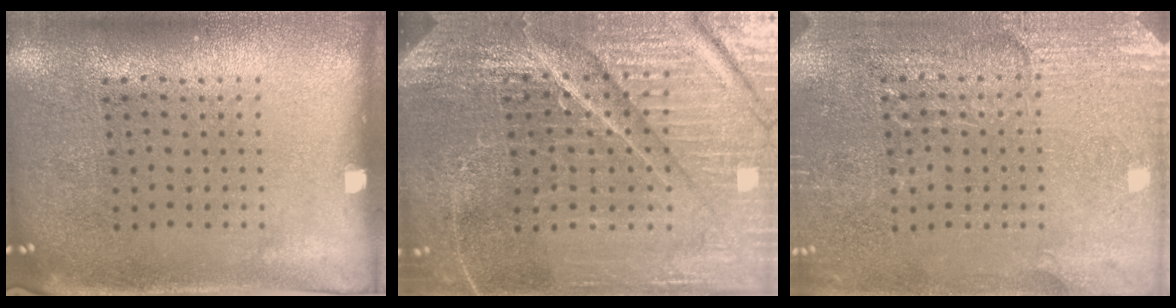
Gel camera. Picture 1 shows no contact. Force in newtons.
{"total": 6.0, "press": 5.4, "slide": 2.6}
{"total": 2.9, "press": 2.8, "slide": 0.3}